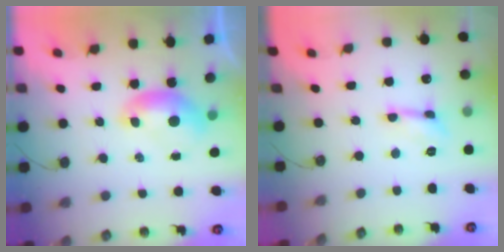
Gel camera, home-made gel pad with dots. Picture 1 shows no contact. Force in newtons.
{"total": 1.1, "press": 1.1, "slide": 0.3}